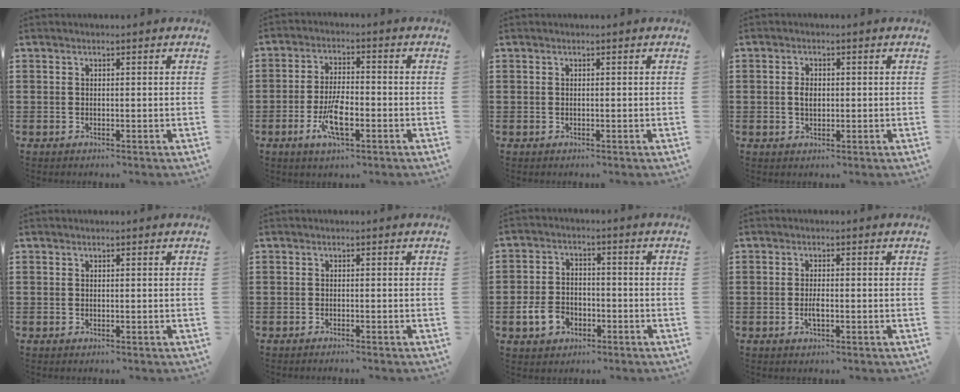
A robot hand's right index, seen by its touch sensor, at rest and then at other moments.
{"total": 7.3, "force": [-2.8, 2.5, 6.3], "torque": [-0.142, -0.014, -0.055]}
{"total": 0.0}
{"total": 2.4, "force": [0.1, 1.4, 2.0], "torque": [-0.040, 0.005, 0.001]}
{"total": 0.0}
{"total": 0.7, "force": [-0.6, -0.2, 0.2], "torque": [-0.004, -0.003, -0.012]}
{"total": 5.2, "force": [-2.4, 3.7, 2.9], "torque": [-0.074, 0.004, -0.049]}
{"total": 2.0, "force": [-0.6, 0.5, 1.8], "torque": [-0.034, 0.000, -0.011]}